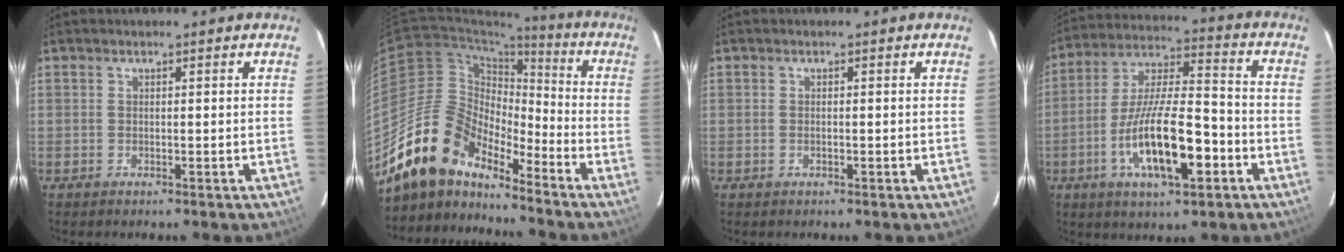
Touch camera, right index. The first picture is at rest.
{"total": 16.1, "force": [-13.9, 5.7, 5.8], "torque": [-0.106, 0.013, -0.262]}
{"total": 0.7, "force": [-0.3, 0.3, 0.5], "torque": [-0.009, -0.002, -0.006]}
{"total": 17.0, "force": [-6.3, 5.0, 15.0], "torque": [-0.286, -0.008, -0.110]}